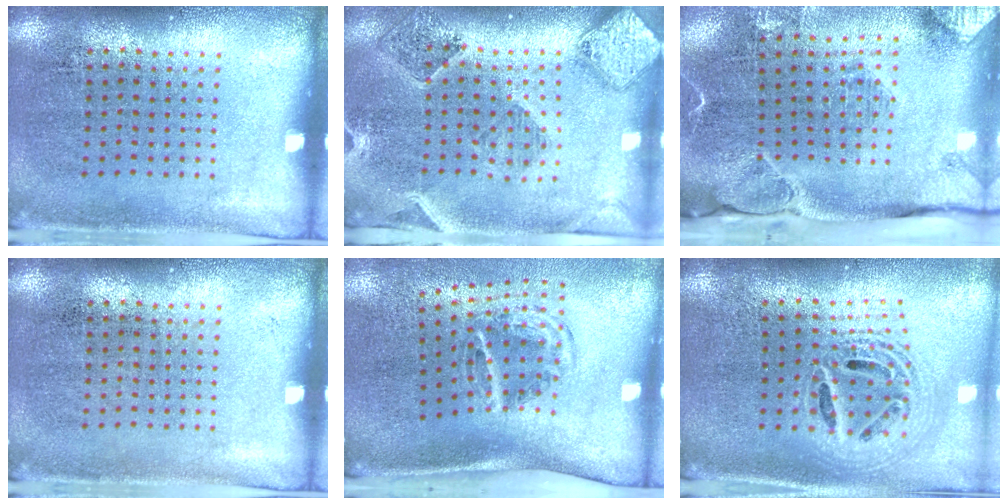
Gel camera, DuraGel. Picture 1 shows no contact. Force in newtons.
{"total": 1.6, "press": 1.5, "slide": 0.4}
{"total": 2.8, "press": 2.2, "slide": 1.7}
{"total": 0.0}
{"total": 2.0, "press": 1.2, "slide": 1.6}
{"total": 2.2, "press": 1.6, "slide": 1.5}